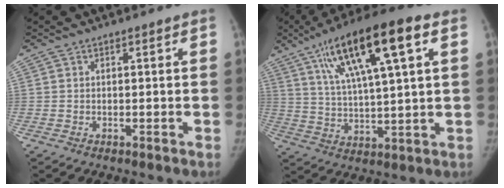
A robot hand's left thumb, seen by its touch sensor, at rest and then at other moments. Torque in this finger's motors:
{"motor_torque": [0.17, -0.01, 1.84, -0.94, 0.16]}